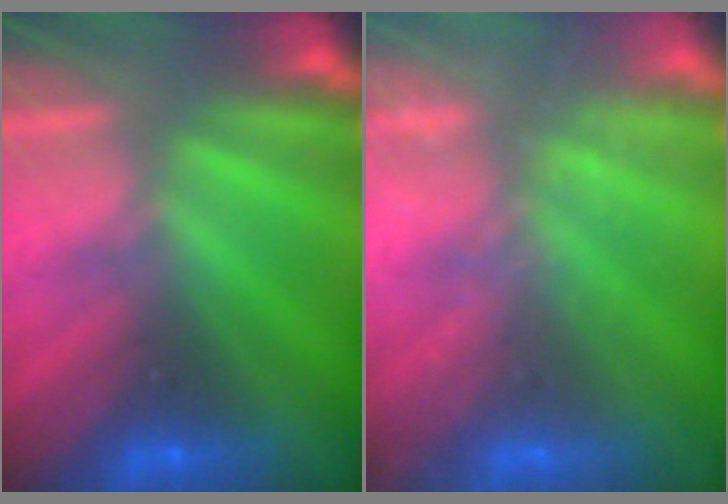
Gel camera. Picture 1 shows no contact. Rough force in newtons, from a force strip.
{"total": 1.7}